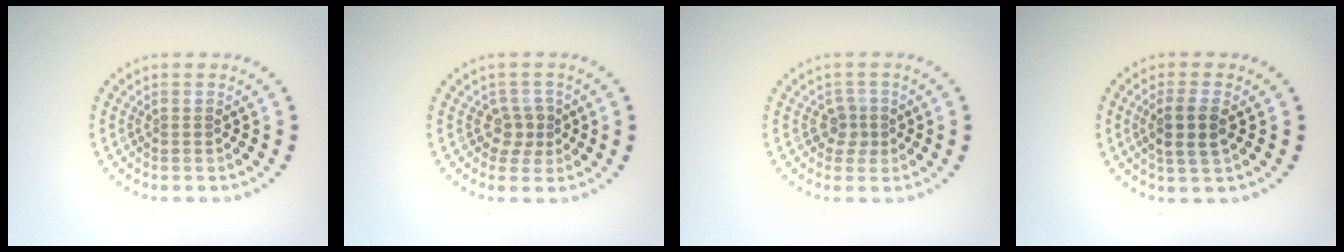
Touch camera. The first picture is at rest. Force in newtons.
{"total": 1.9, "press": 1.5, "slide": 1.1}
{"total": 1.7, "press": 1.3, "slide": 1.0}
{"total": 2.9, "press": 2.6, "slide": 1.3}